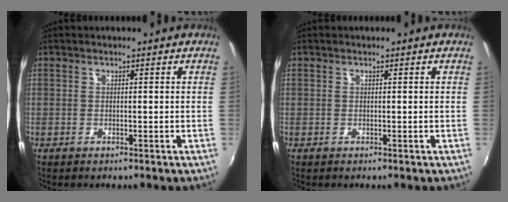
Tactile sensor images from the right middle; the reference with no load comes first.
{"total": 0.0}